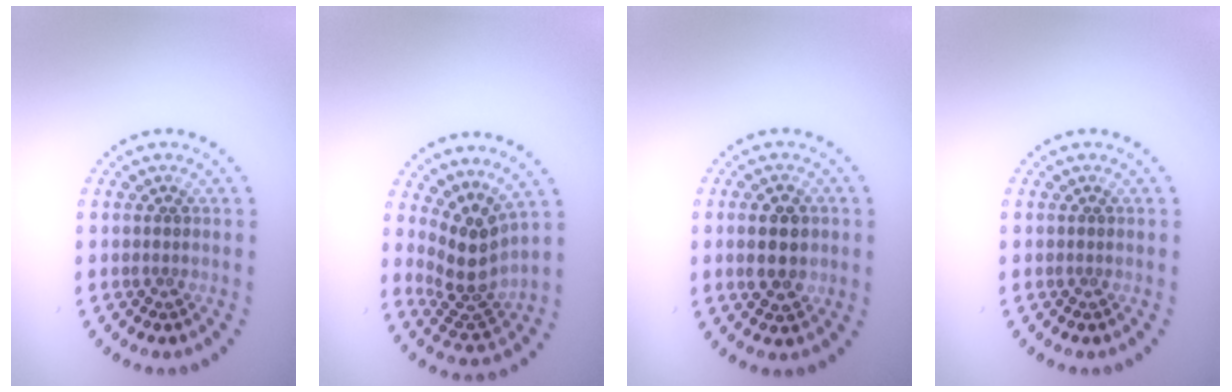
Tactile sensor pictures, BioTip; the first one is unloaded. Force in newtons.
{"total": 4.2, "press": 3.1, "slide": 2.8}
{"total": 4.5, "press": 4.5, "slide": 0.3}
{"total": 0.0}